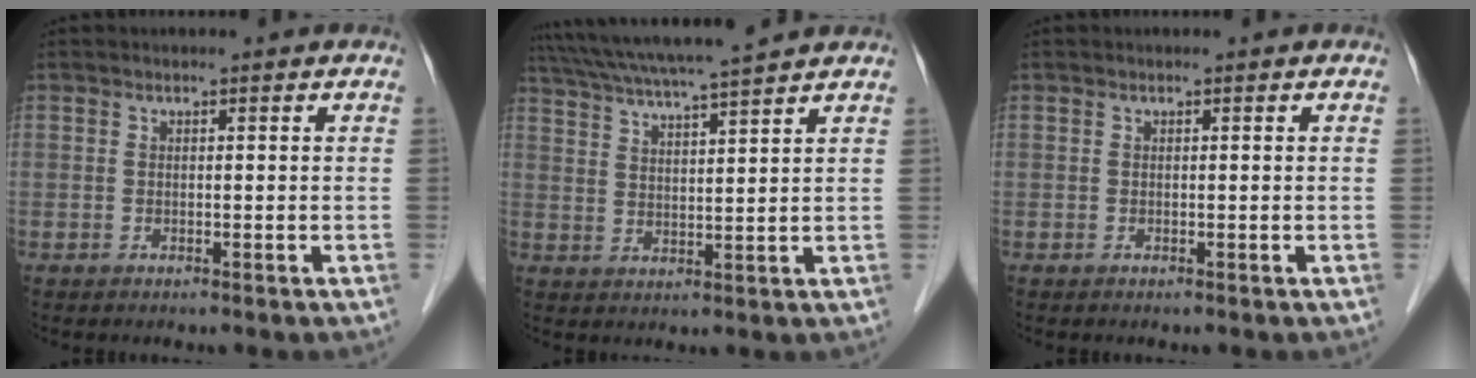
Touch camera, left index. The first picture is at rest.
{"total": 12.6, "force": [11.1, -0.7, 5.9], "torque": [-0.114, 0.028, 0.173]}
{"total": 0.0}